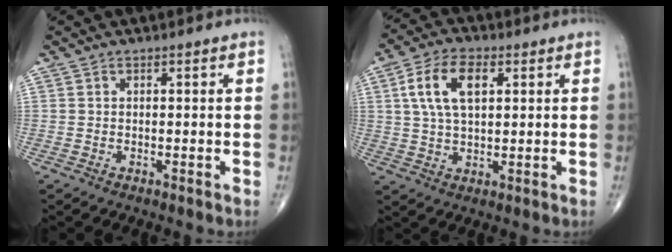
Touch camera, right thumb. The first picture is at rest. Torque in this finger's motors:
{"motor_torque": [1.24, 1.49, 0.90, 0.27, 0.10]}